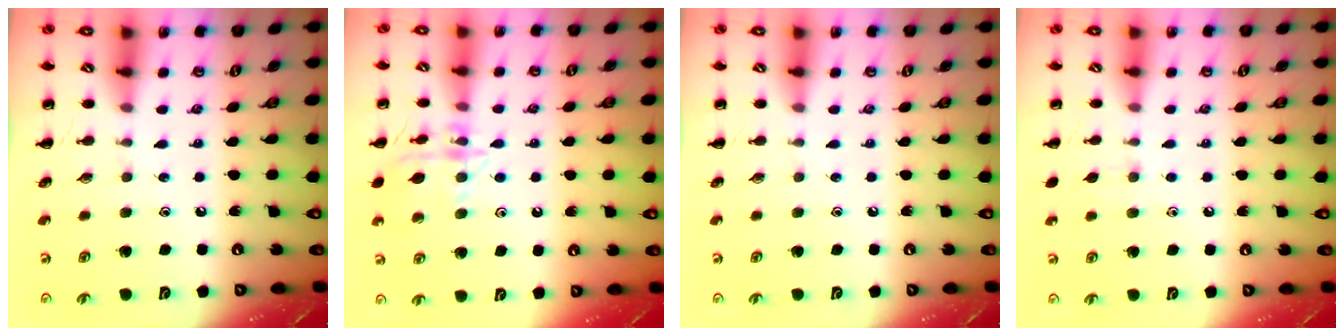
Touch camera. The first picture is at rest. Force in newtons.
{"total": 13.1, "press": 13.1, "slide": 0.6}
{"total": 0.0}
{"total": 4.4, "press": 4.2, "slide": 1.1}